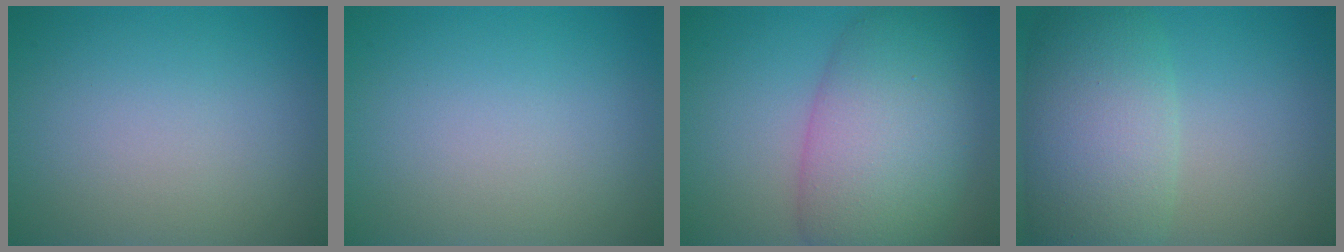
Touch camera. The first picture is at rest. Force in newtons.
{"total": 0.0}
{"total": 9.9, "press": 9.9, "slide": 0.5}
{"total": 8.3, "press": 8.3, "slide": 0.4}